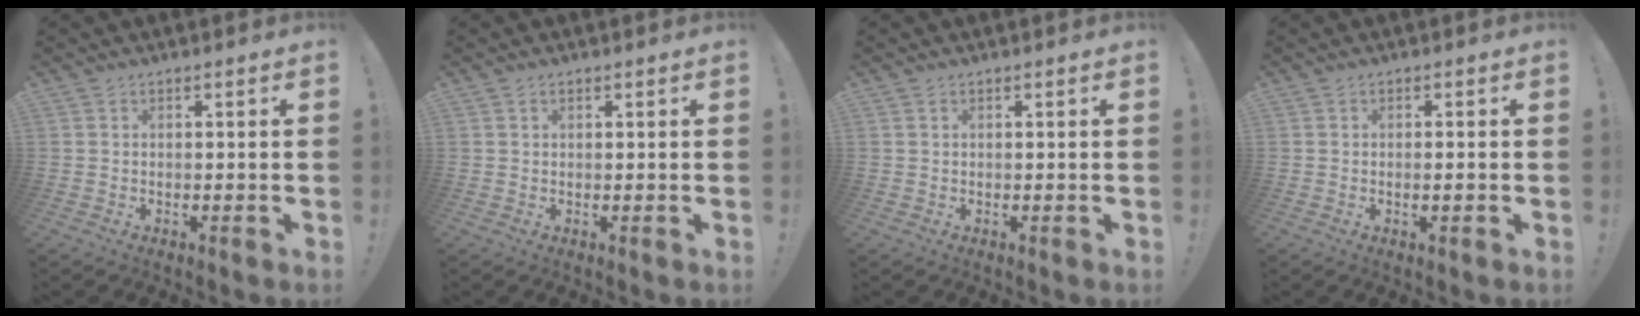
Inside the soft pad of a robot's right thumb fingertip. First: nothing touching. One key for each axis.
{"total": 0.7, "fx": 0.4, "fy": 0.5, "fz": 0.3, "tx": -0.002, "ty": 0.000, "tz": 0.008}
{"total": 0.0}
{"total": 1.3, "fx": -0.4, "fy": -0.1, "fz": 1.3, "tx": -0.023, "ty": 0.000, "tz": -0.009}